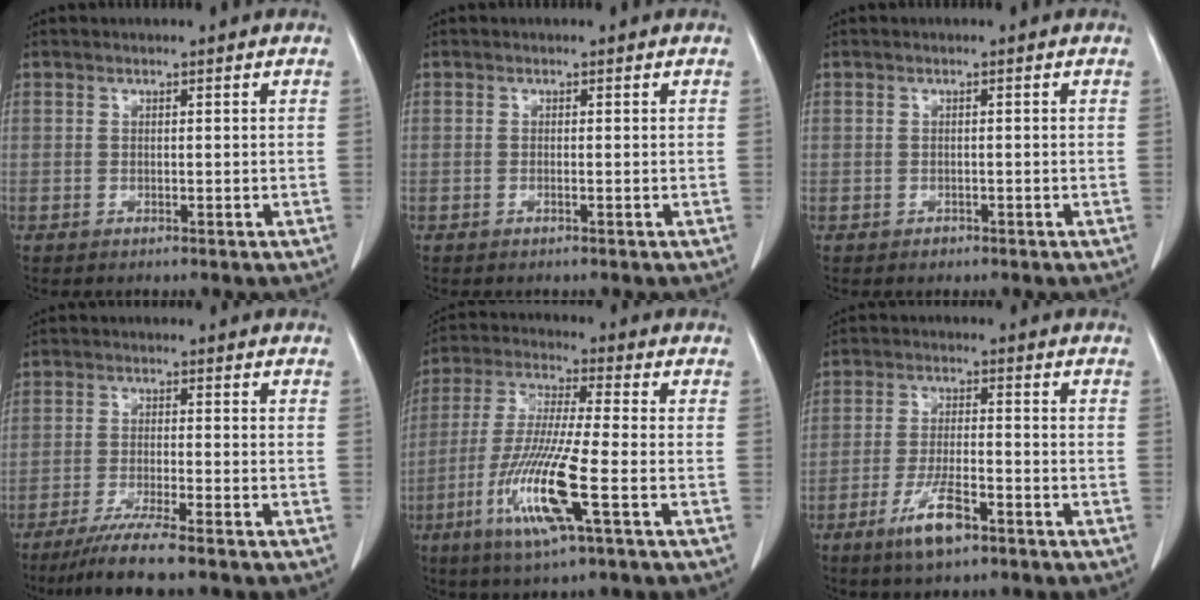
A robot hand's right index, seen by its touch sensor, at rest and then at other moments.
{"total": 0.0}
{"total": 0.9, "force": [-0.5, 0.7, 0.0], "torque": [-0.001, 0.002, -0.010]}
{"total": 6.8, "force": [-5.4, -0.9, 4.1], "torque": [-0.067, -0.020, -0.096]}
{"total": 13.4, "force": [-4.9, 0.2, 12.5], "torque": [-0.262, -0.021, -0.096]}
{"total": 7.1, "force": [-4.3, 1.4, 5.4], "torque": [-0.107, -0.009, -0.073]}